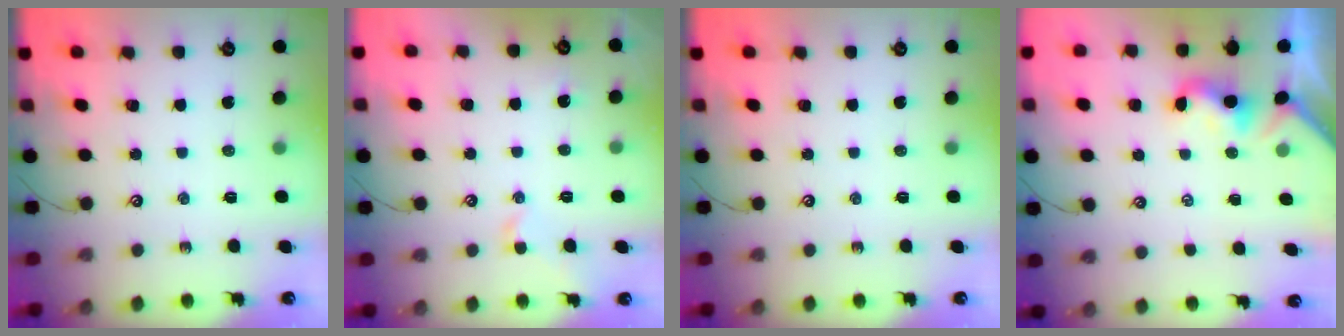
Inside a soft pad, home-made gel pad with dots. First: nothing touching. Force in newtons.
{"total": 0.9, "press": 0.8, "slide": 0.4}
{"total": 0.0}
{"total": 2.0, "press": 1.9, "slide": 0.5}